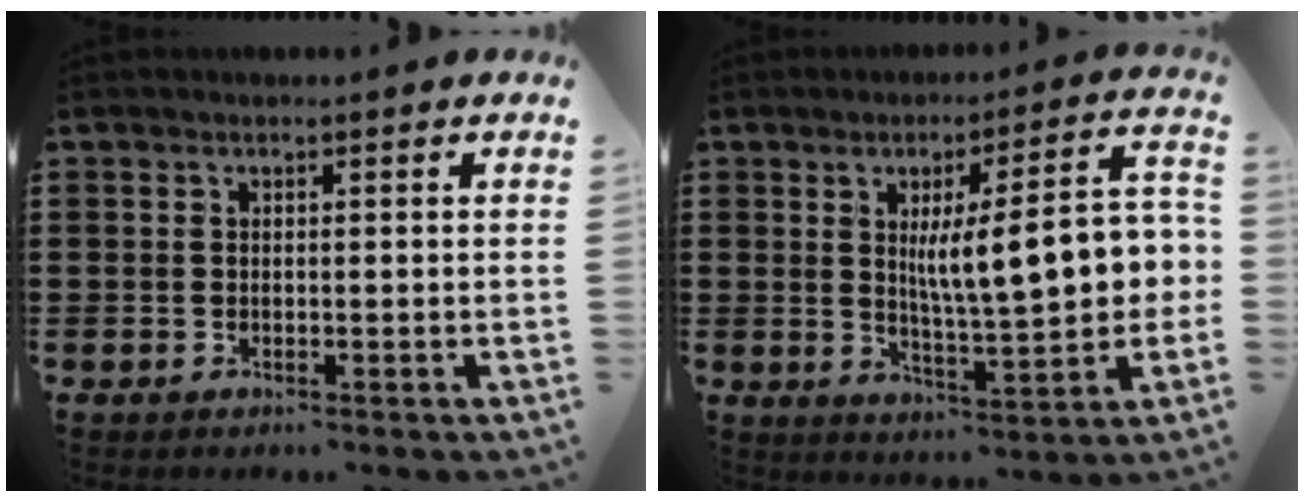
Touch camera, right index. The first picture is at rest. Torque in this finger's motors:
{"motor_torque": [1.63, -0.51, 1.01, 0.19]}